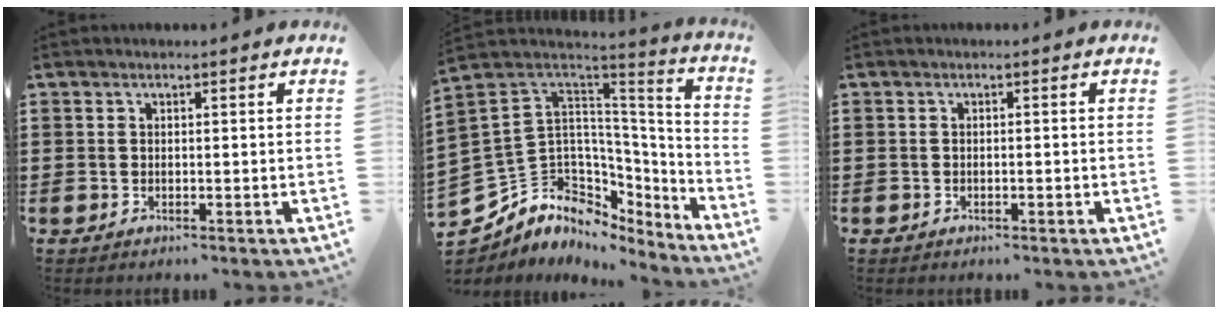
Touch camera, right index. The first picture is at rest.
{"total": 9.1, "force": [-1.0, 8.6, 2.9], "torque": [-0.105, -0.025, -0.010]}
{"total": 0.7, "force": [-0.6, 0.2, 0.3], "torque": [-0.007, -0.004, -0.011]}